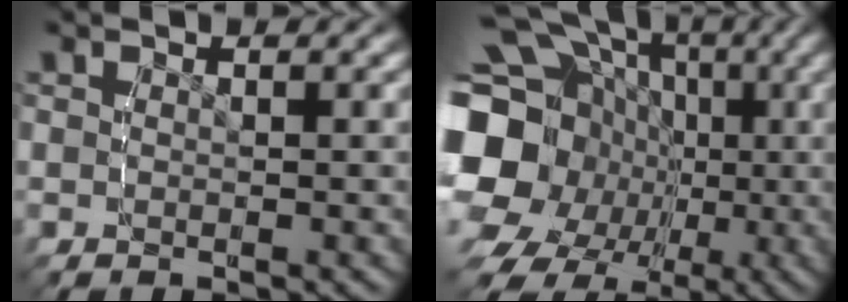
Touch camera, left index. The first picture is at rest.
{"total": 16.8, "force": [-0.9, 14.3, 8.8], "torque": [-0.168, -0.041, -0.010]}